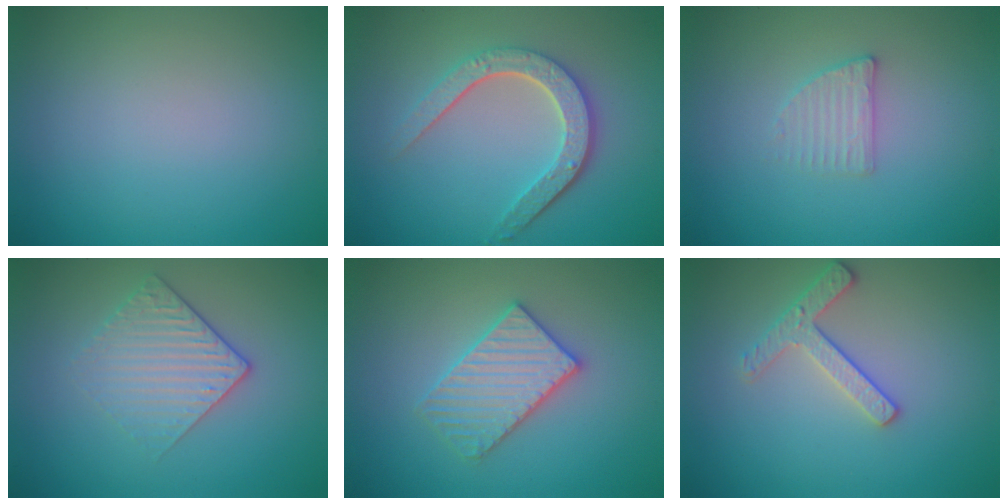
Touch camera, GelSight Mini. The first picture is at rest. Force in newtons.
{"total": 4.6, "press": 3.5, "slide": 3.0}
{"total": 1.9, "press": 1.9, "slide": 0.4}
{"total": 3.1, "press": 2.7, "slide": 1.4}
{"total": 3.4, "press": 3.4, "slide": 0.5}
{"total": 2.5, "press": 2.4, "slide": 0.5}